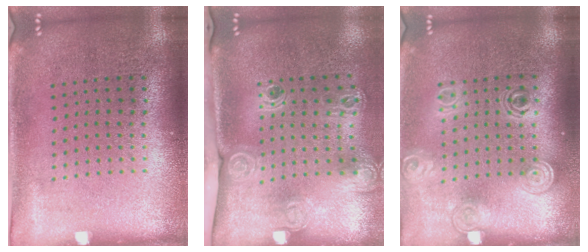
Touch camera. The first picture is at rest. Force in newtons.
{"total": 2.3, "press": 1.6, "slide": 1.6}
{"total": 1.5, "press": 1.3, "slide": 0.9}